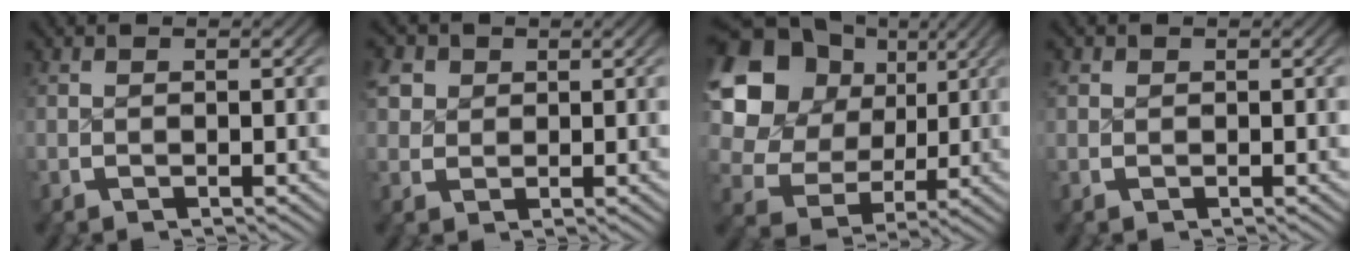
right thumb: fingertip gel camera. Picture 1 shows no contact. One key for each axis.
{"total": 3.4, "fx": 1.4, "fy": 2.8, "fz": 1.4, "tx": -0.035, "ty": -0.006, "tz": 0.027}
{"total": 12.1, "fx": 2.0, "fy": 9.4, "fz": 7.4, "tx": -0.173, "ty": -0.030, "tz": 0.045}
{"total": 0.7, "fx": 0.2, "fy": 0.6, "fz": 0.1, "tx": -0.004, "ty": -0.002, "tz": 0.006}